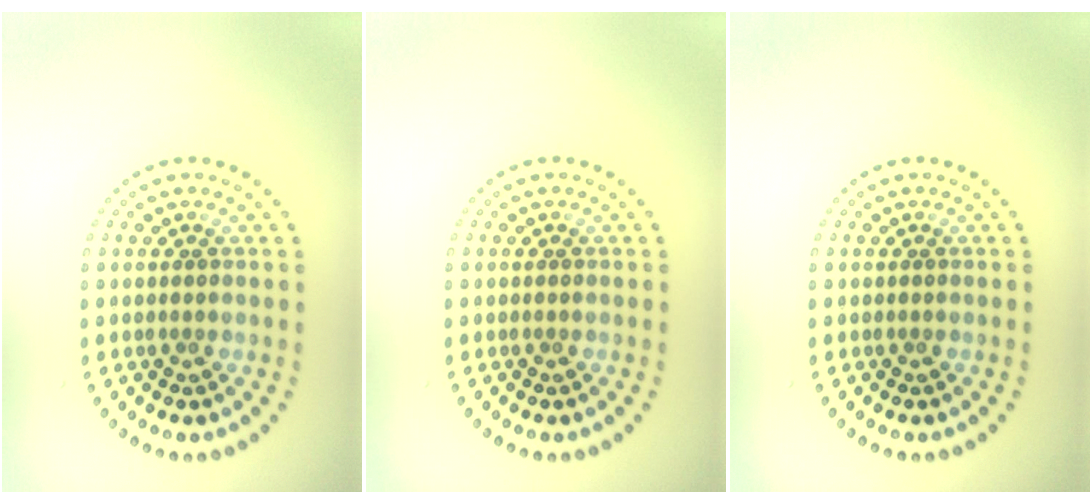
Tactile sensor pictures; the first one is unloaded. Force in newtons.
{"total": 0.0}
{"total": 0.0}